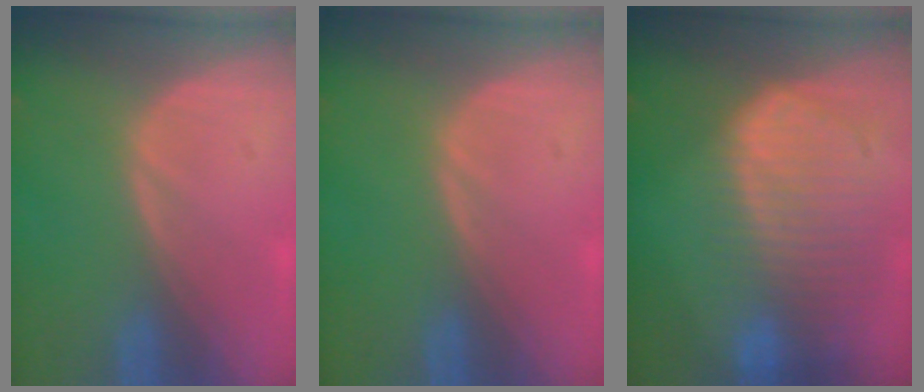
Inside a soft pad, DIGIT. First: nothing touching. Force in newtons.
{"total": 0.0}
{"total": 10.6, "press": 9.1, "slide": 5.3}